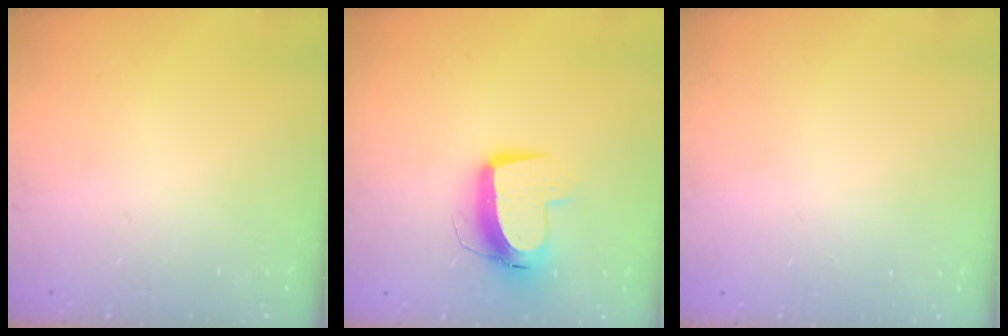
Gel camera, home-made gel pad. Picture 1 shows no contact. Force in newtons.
{"total": 11.1, "press": 11.0, "slide": 1.3}
{"total": 0.0}